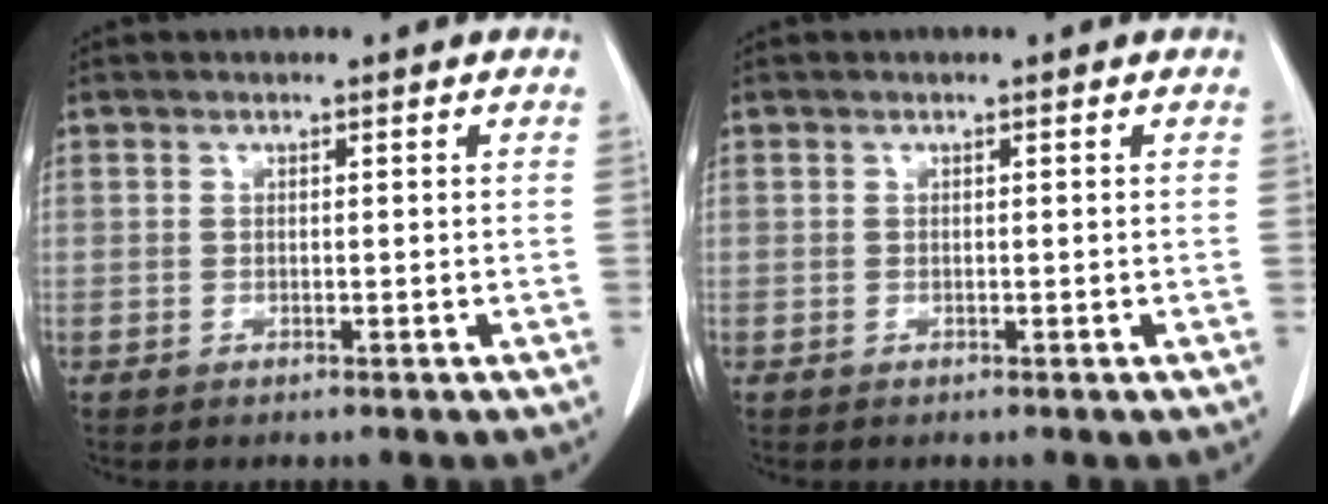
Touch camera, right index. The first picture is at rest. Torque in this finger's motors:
{"motor_torque": [0.00, 0.00, 0.00, 0.00]}